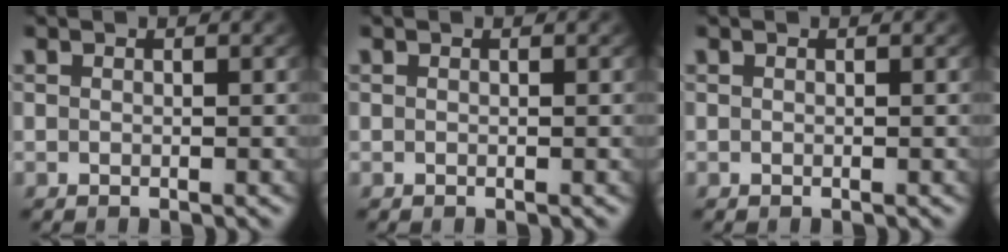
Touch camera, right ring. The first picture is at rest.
{"total": 0.0}
{"total": 0.0}